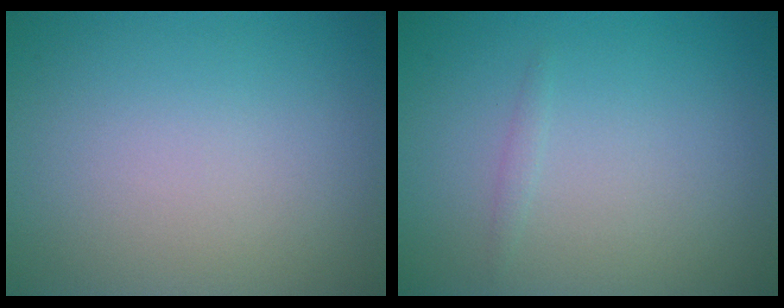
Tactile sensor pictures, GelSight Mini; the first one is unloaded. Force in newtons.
{"total": 0.6, "press": 0.5, "slide": 0.0}